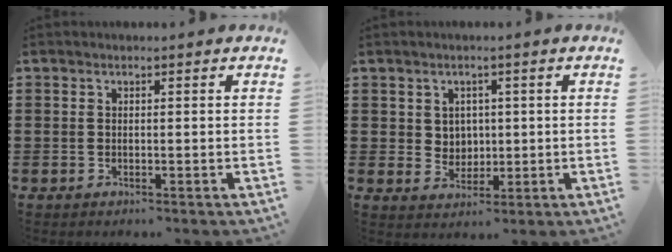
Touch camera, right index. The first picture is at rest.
{"total": 3.1, "force": [1.2, 2.8, 0.8], "torque": [-0.021, 0.004, 0.020]}